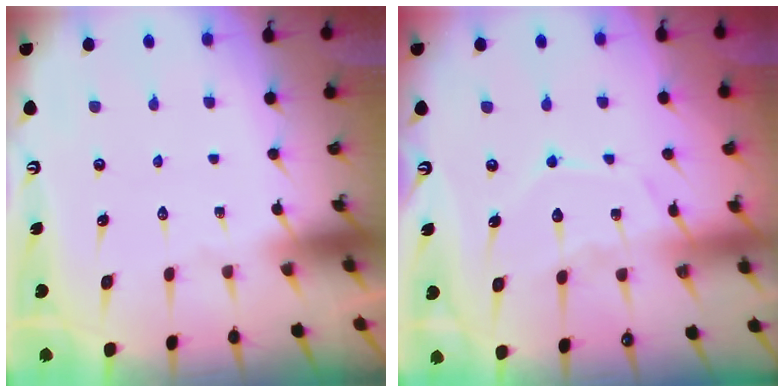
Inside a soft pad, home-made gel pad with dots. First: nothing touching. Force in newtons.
{"total": 9.7, "press": 9.7, "slide": 0.8}